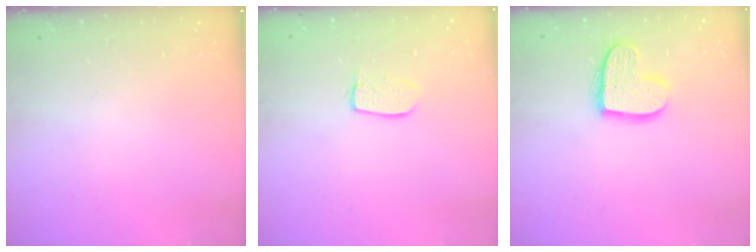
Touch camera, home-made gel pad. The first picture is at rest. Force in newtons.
{"total": 7.0, "press": 7.0, "slide": 0.5}
{"total": 13.5, "press": 13.5, "slide": 0.9}